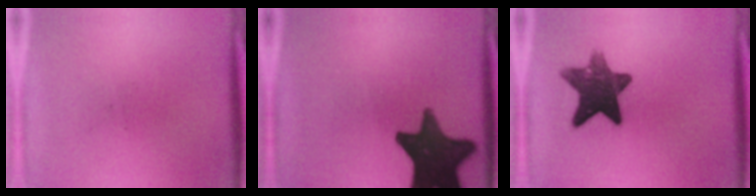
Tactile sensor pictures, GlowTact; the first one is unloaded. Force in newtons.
{"total": 16.1}
{"total": 11.3}